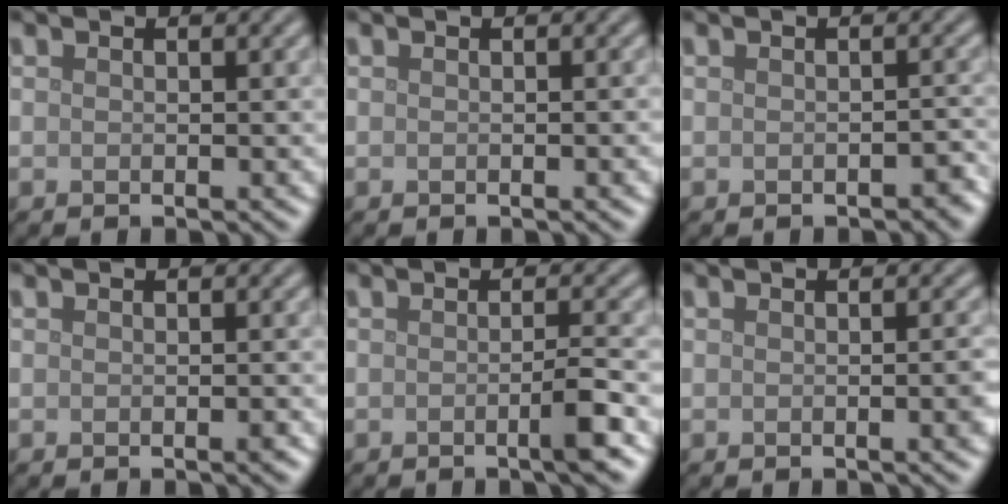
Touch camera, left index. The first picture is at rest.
{"total": 0.6, "force": [-0.1, 0.0, 0.6], "torque": [-0.006, 0.001, -0.001]}
{"total": 1.0, "force": [-0.5, 0.5, 0.7], "torque": [-0.012, -0.001, -0.005]}
{"total": 0.5, "force": [-0.2, 0.0, 0.5], "torque": [-0.006, 0.002, -0.003]}
{"total": 2.4, "force": [-0.6, 0.3, 2.3], "torque": [-0.032, 0.000, -0.015]}
{"total": 2.1, "force": [-0.2, 0.5, 2.0], "torque": [-0.020, 0.001, -0.004]}